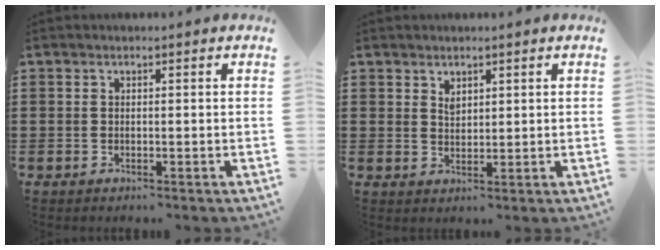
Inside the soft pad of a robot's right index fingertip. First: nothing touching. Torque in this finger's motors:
{"motor_torque": [-0.25, -0.10, 0.07, 0.00]}